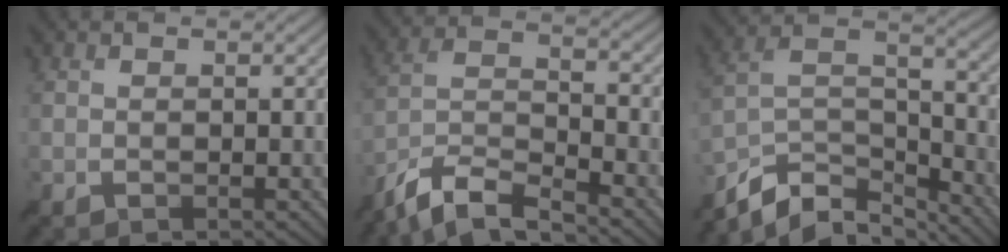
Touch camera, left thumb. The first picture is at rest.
{"total": 9.9, "force": [-8.2, 2.1, 5.0], "torque": [-0.104, -0.004, -0.165]}
{"total": 11.3, "force": [-8.8, 4.5, 5.4], "torque": [-0.117, -0.004, -0.165]}